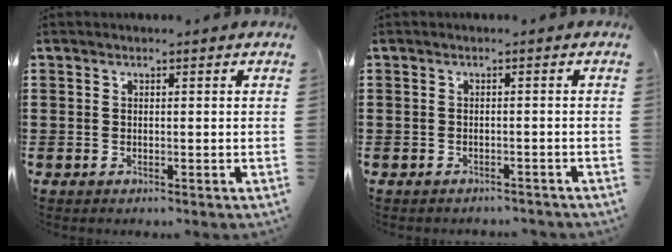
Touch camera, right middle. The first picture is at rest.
{"total": 1.1, "force": [-1.1, 0.1, 0.0], "torque": [-0.005, -0.001, -0.023]}